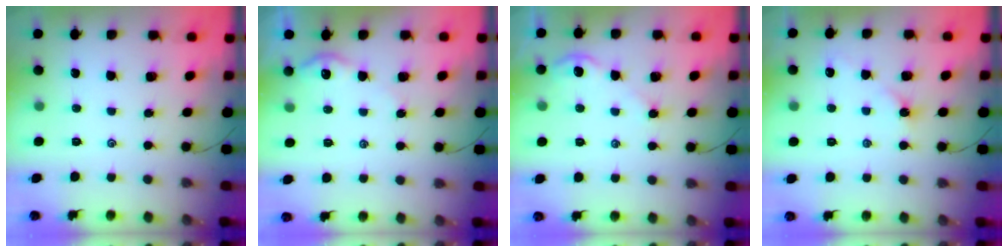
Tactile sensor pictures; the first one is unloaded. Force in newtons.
{"total": 3.7, "press": 3.6, "slide": 0.4}
{"total": 3.6, "press": 3.6, "slide": 0.4}
{"total": 2.9, "press": 2.9, "slide": 0.6}